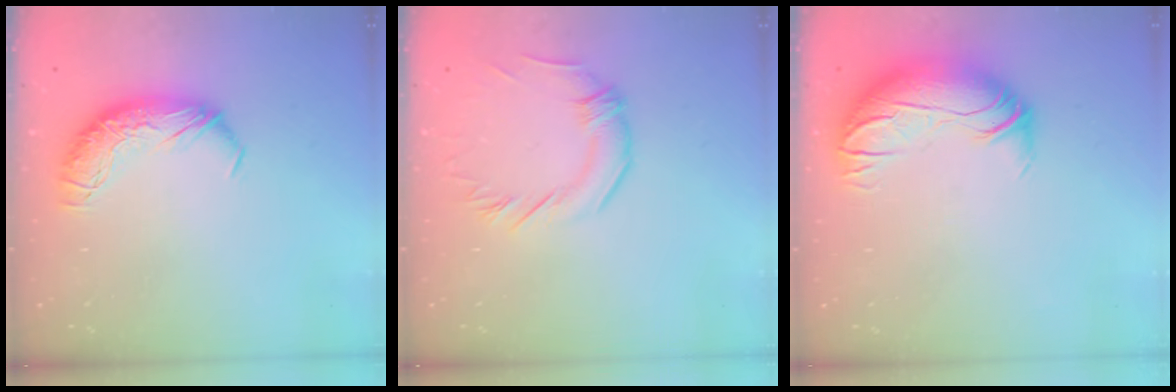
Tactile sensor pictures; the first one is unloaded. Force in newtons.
{"total": 1.8, "press": 1.5, "slide": 1.0}
{"total": 2.7, "press": 0.5, "slide": 2.7}